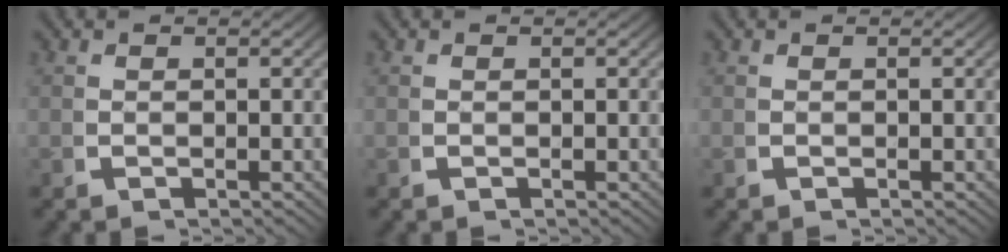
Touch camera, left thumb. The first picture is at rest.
{"total": 0.0}
{"total": 0.0}